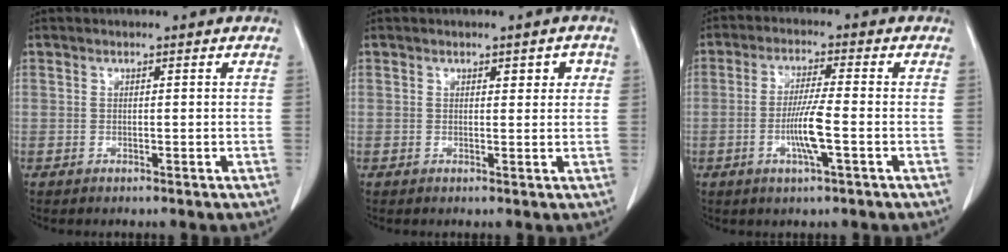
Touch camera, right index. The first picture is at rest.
{"total": 2.4, "force": [0.9, 1.1, 1.9], "torque": [-0.019, 0.006, 0.011]}
{"total": 6.5, "force": [-1.8, -0.1, 6.2], "torque": [-0.121, -0.005, -0.033]}